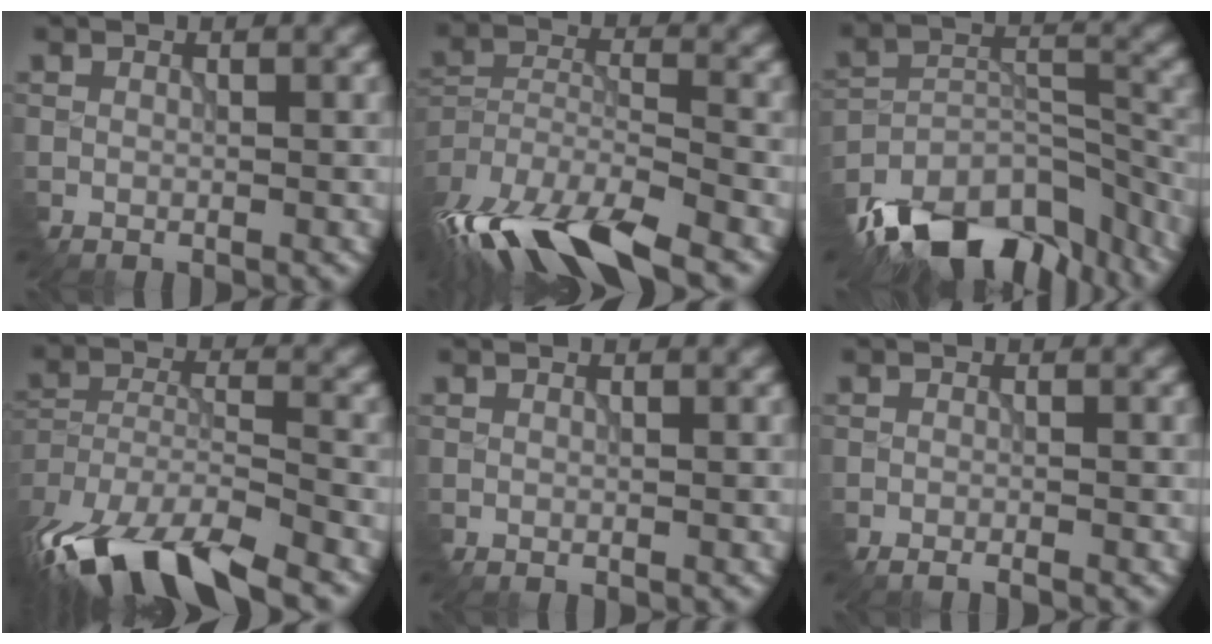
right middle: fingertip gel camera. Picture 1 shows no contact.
{"total": 12.8, "force": [-10.1, 3.8, 6.9], "torque": [-0.152, -0.027, -0.164]}
{"total": 13.5, "force": [-10.9, 6.0, 5.4], "torque": [-0.115, -0.004, -0.167]}
{"total": 13.4, "force": [-10.3, 4.5, 7.2], "torque": [-0.160, -0.038, -0.164]}
{"total": 0.0}
{"total": 1.3, "force": [-1.2, 0.0, 0.6], "torque": [-0.016, -0.006, -0.022]}